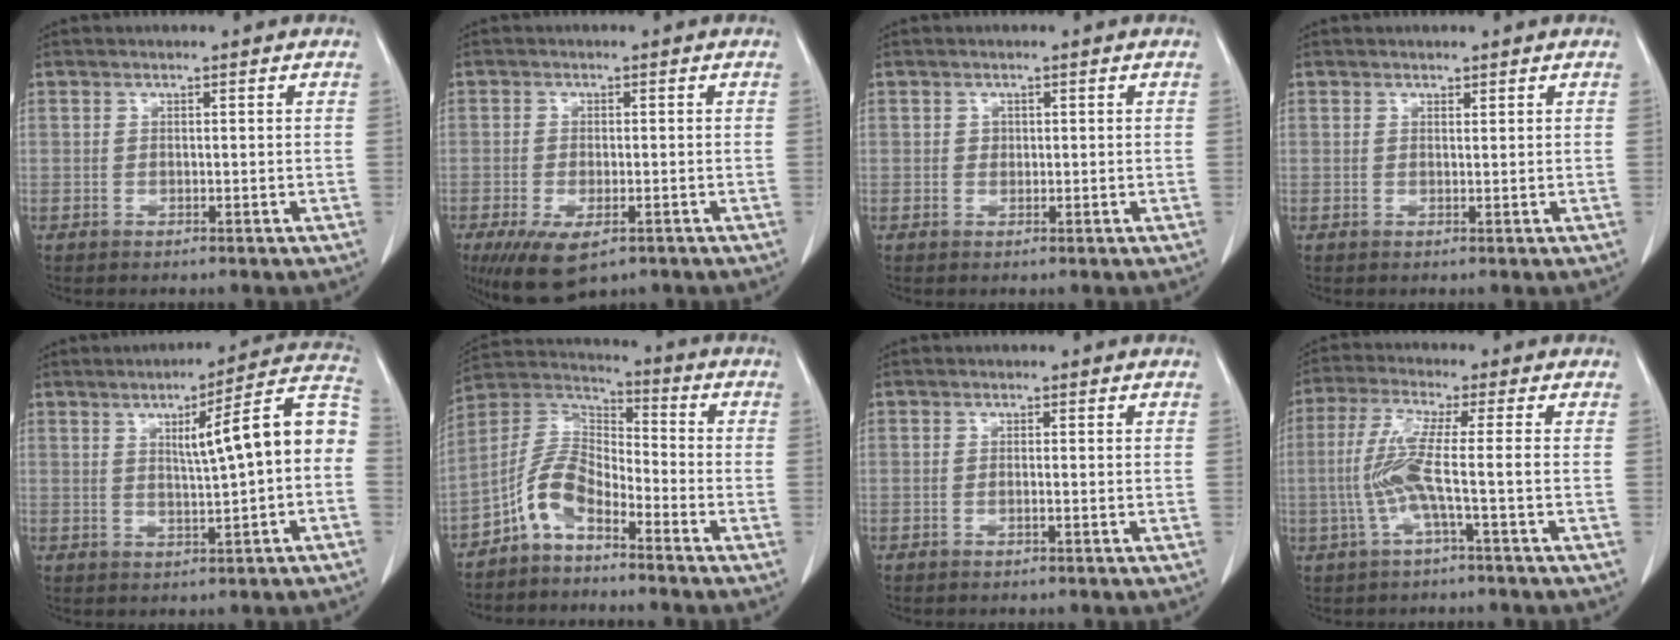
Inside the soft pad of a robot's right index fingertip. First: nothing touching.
{"total": 7.6, "force": [-4.3, 3.0, 5.5], "torque": [-0.094, -0.017, -0.066]}
{"total": 0.8, "force": [0.1, 0.8, 0.3], "torque": [0.000, 0.002, 0.002]}
{"total": 0.6, "force": [0.5, 0.2, 0.1], "torque": [-0.005, -0.005, 0.008]}
{"total": 11.7, "force": [0.8, 0.6, 11.6], "torque": [-0.153, 0.028, 0.006]}
{"total": 7.9, "force": [-4.9, 3.4, 5.2], "torque": [-0.116, 0.024, -0.103]}
{"total": 0.6, "force": [-0.2, -0.1, 0.5], "torque": [-0.010, 0.001, -0.004]}
{"total": 6.1, "force": [-1.1, -0.2, 6.0], "torque": [-0.135, 0.008, -0.024]}